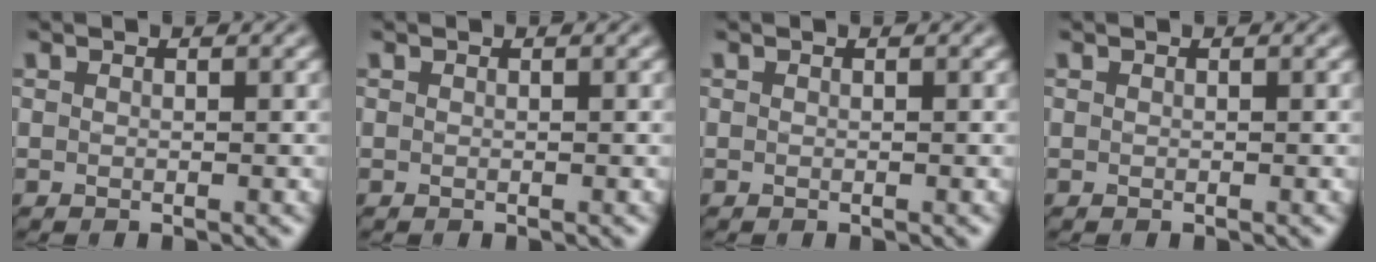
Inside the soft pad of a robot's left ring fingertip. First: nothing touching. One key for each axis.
{"total": 0.0}
{"total": 0.0}
{"total": 0.0}